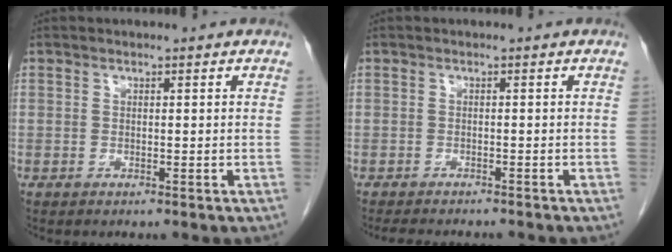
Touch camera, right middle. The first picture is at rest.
{"total": 7.2, "force": [-6.4, 1.5, 2.9], "torque": [-0.038, -0.005, -0.088]}